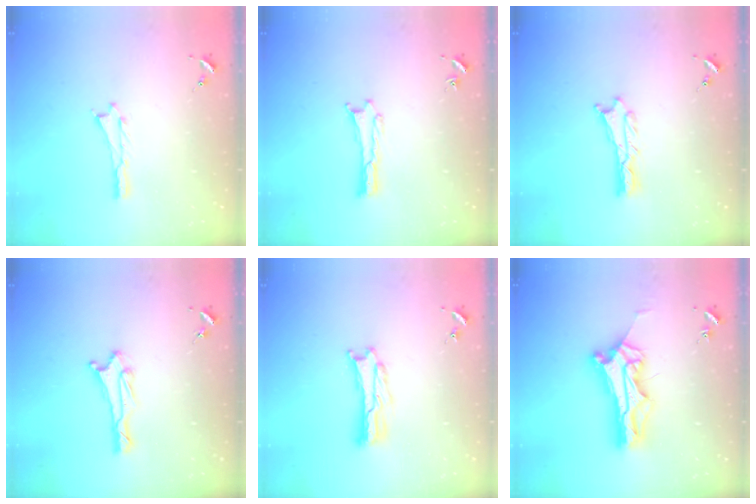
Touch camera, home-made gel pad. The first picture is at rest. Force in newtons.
{"total": 0.0}
{"total": 0.7, "press": 0.7, "slide": 0.1}
{"total": 2.0, "press": 1.8, "slide": 0.8}
{"total": 2.8, "press": 2.7, "slide": 0.4}
{"total": 9.9, "press": 9.9, "slide": 0.8}